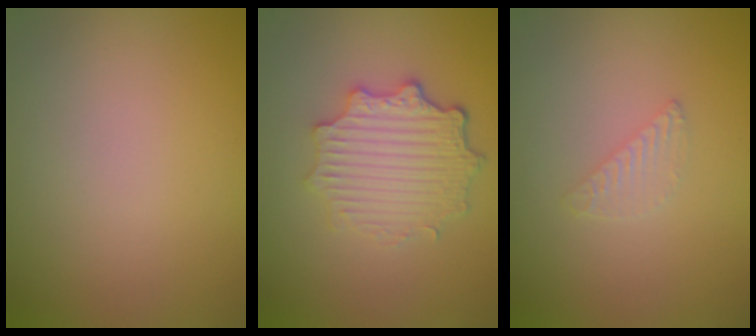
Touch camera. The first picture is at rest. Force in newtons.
{"total": 4.6, "press": 3.6, "slide": 2.8}
{"total": 1.1, "press": 1.1, "slide": 0.1}